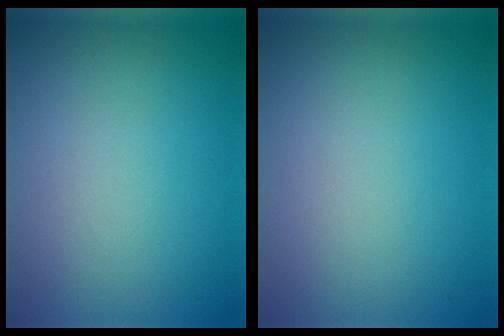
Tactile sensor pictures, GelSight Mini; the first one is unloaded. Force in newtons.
{"total": 0.0}